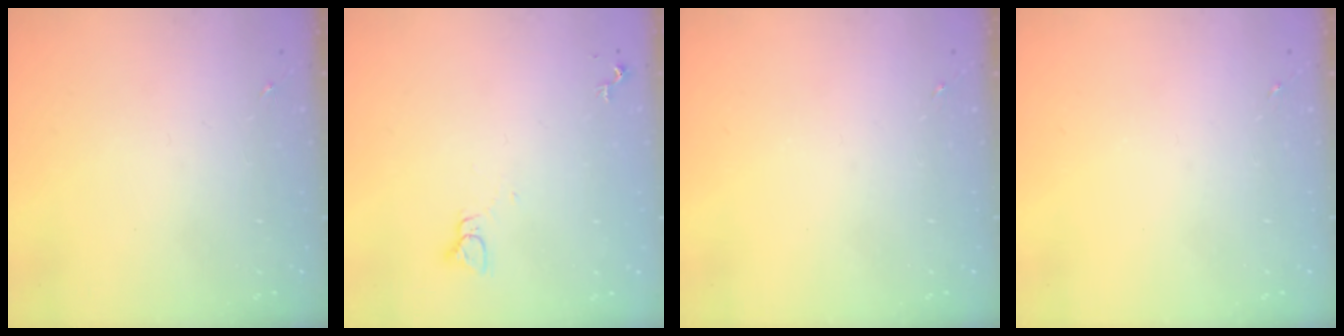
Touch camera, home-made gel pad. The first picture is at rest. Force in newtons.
{"total": 2.2, "press": 2.2, "slide": 0.1}
{"total": 0.0}
{"total": 0.0}